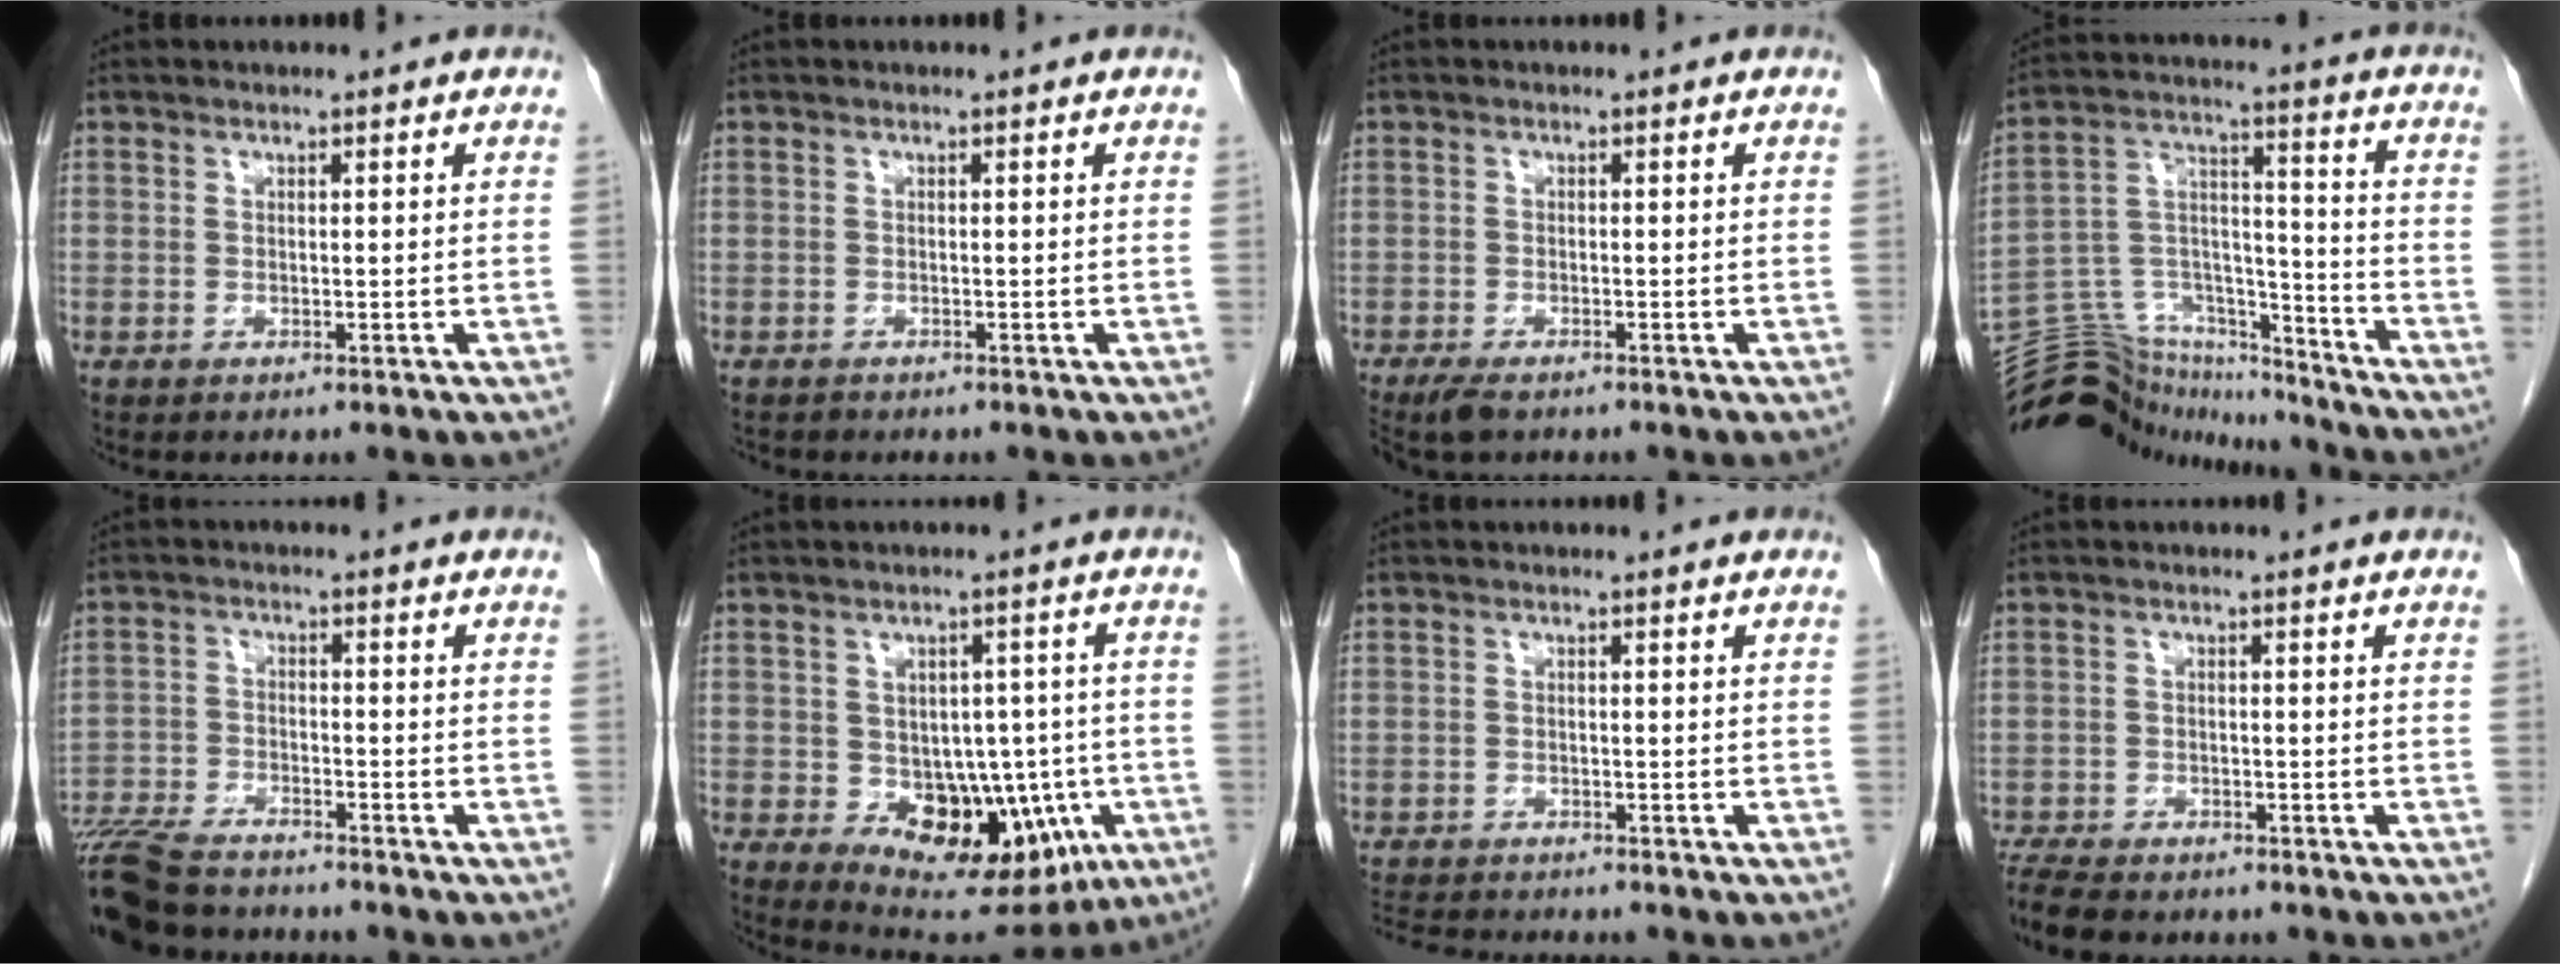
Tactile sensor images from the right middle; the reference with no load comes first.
{"total": 0.6, "force": [-0.5, 0.2, 0.0], "torque": [-0.006, 0.000, -0.009]}
{"total": 3.6, "force": [-2.8, 1.2, 2.0], "torque": [-0.037, -0.009, -0.043]}
{"total": 17.9, "force": [-17.3, 3.9, 2.2], "torque": [-0.043, 0.055, -0.285]}
{"total": 12.4, "force": [-11.2, 2.4, 4.9], "torque": [-0.083, -0.011, -0.184]}
{"total": 14.8, "force": [-4.3, 8.7, 11.2], "torque": [-0.147, 0.009, -0.041]}
{"total": 8.1, "force": [-7.5, 1.2, 2.8], "torque": [-0.045, -0.007, -0.114]}
{"total": 8.5, "force": [-7.2, 2.8, 3.6], "torque": [-0.067, -0.011, -0.112]}